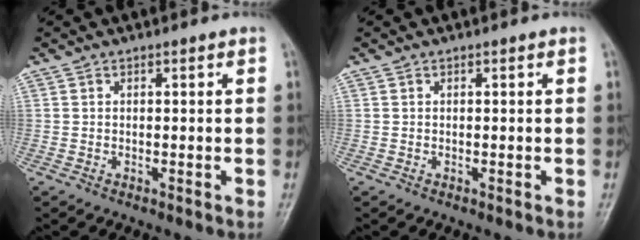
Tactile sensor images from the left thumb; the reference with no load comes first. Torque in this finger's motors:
{"motor_torque": [0.00, 0.00, -0.03, -0.03, 0.00]}